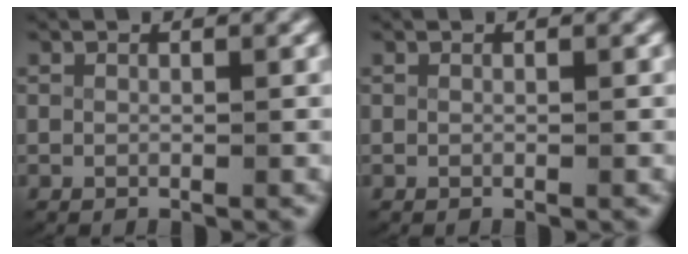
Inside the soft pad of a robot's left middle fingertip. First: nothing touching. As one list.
[{"total": 0.0}]